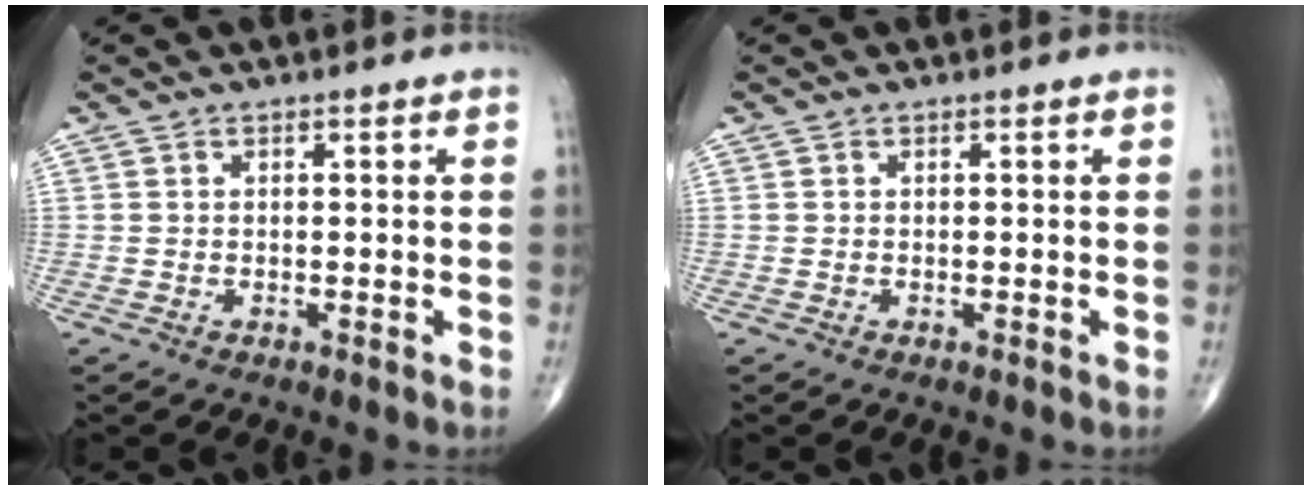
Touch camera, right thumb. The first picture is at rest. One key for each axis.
{"total": 0.0}